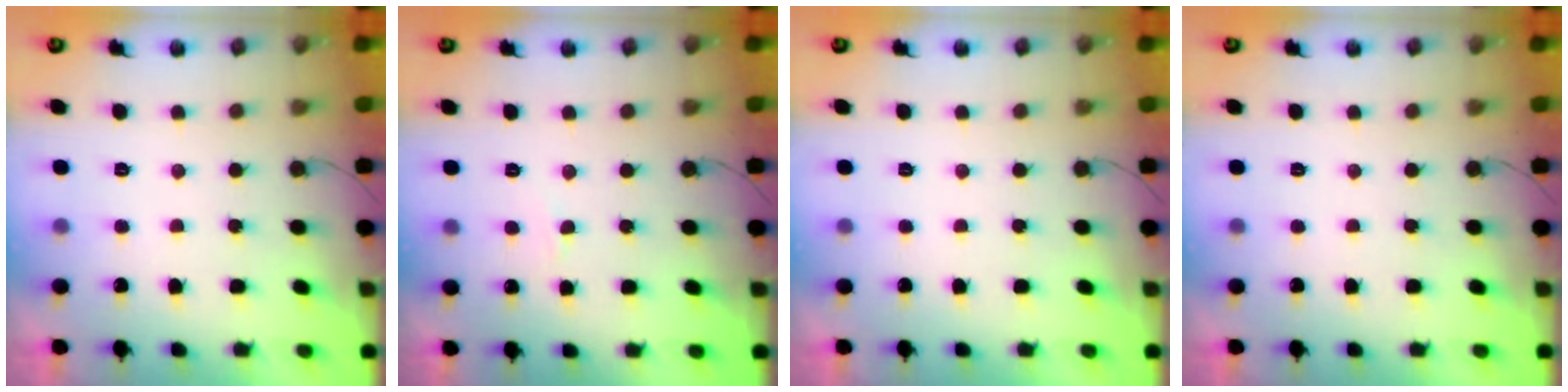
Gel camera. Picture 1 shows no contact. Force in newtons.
{"total": 3.0, "press": 3.0, "slide": 0.4}
{"total": 0.0}
{"total": 0.0}